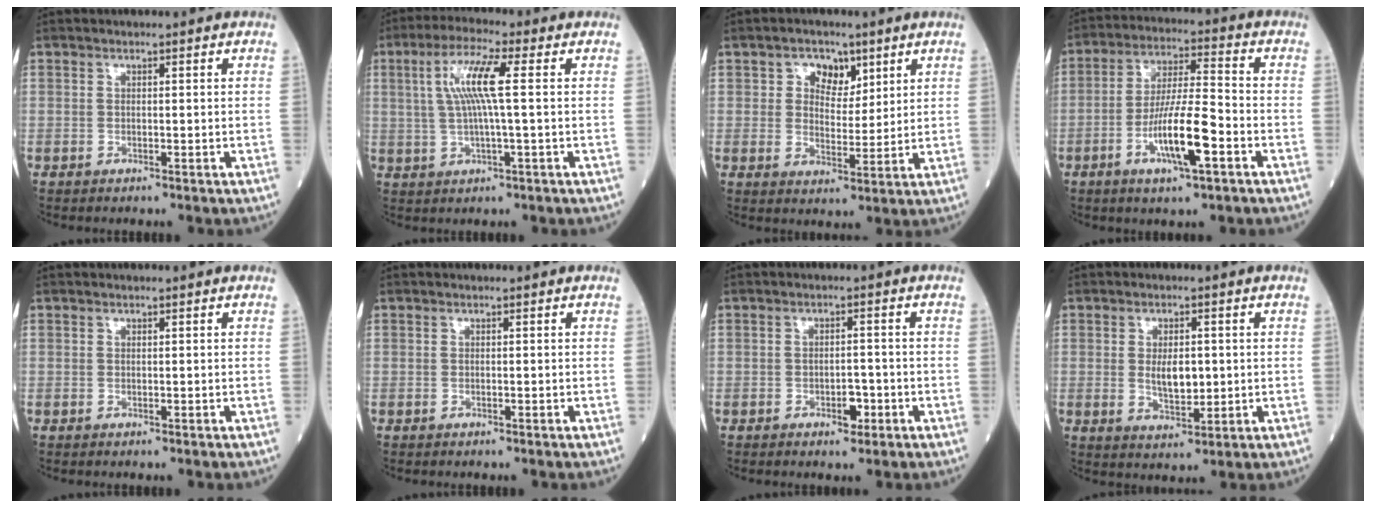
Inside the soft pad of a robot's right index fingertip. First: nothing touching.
{"total": 8.0, "force": [1.5, 0.2, 7.9], "torque": [-0.158, 0.011, 0.028]}
{"total": 5.2, "force": [2.6, 3.5, 2.8], "torque": [-0.040, 0.009, 0.043]}
{"total": 10.8, "force": [-4.1, 1.2, 9.9], "torque": [-0.185, -0.004, -0.075]}
{"total": 0.0}
{"total": 0.0}
{"total": 2.9, "force": [-1.2, 1.4, 2.3], "torque": [-0.033, 0.003, -0.013]}
{"total": 5.1, "force": [0.3, 2.3, 4.6], "torque": [-0.079, -0.007, 0.011]}